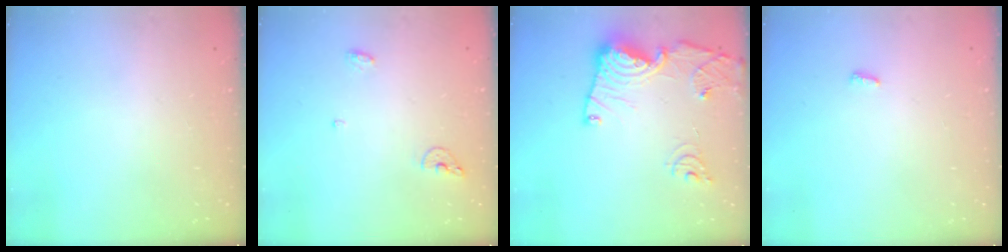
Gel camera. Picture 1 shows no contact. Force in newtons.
{"total": 6.2, "press": 6.1, "slide": 1.1}
{"total": 16.7, "press": 16.6, "slide": 1.6}
{"total": 2.8, "press": 2.8, "slide": 0.5}